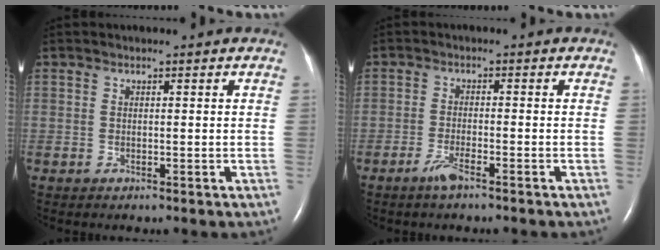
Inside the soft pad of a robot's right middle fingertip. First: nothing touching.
{"total": 2.8, "force": [-2.1, 0.1, 1.9], "torque": [-0.047, -0.004, -0.041]}